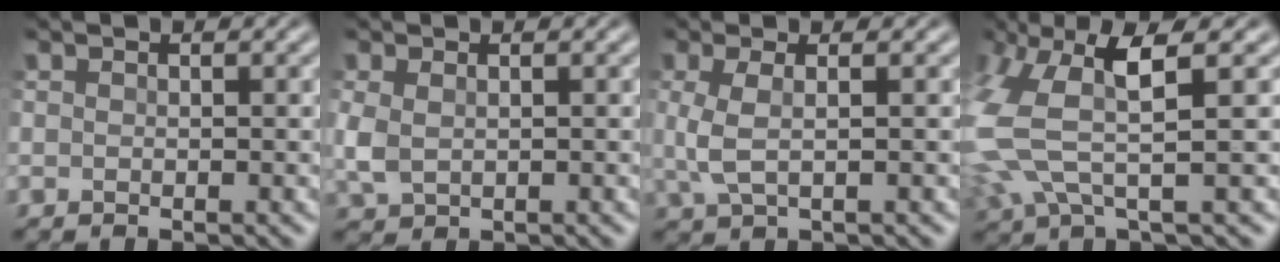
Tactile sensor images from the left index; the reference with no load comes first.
{"total": 2.6, "force": [-0.2, 1.8, 1.9], "torque": [-0.050, -0.005, 0.000]}
{"total": 2.9, "force": [0.0, 0.9, 2.7], "torque": [-0.069, 0.001, 0.002]}
{"total": 7.2, "force": [1.1, 2.5, 6.7], "torque": [-0.174, 0.003, 0.015]}